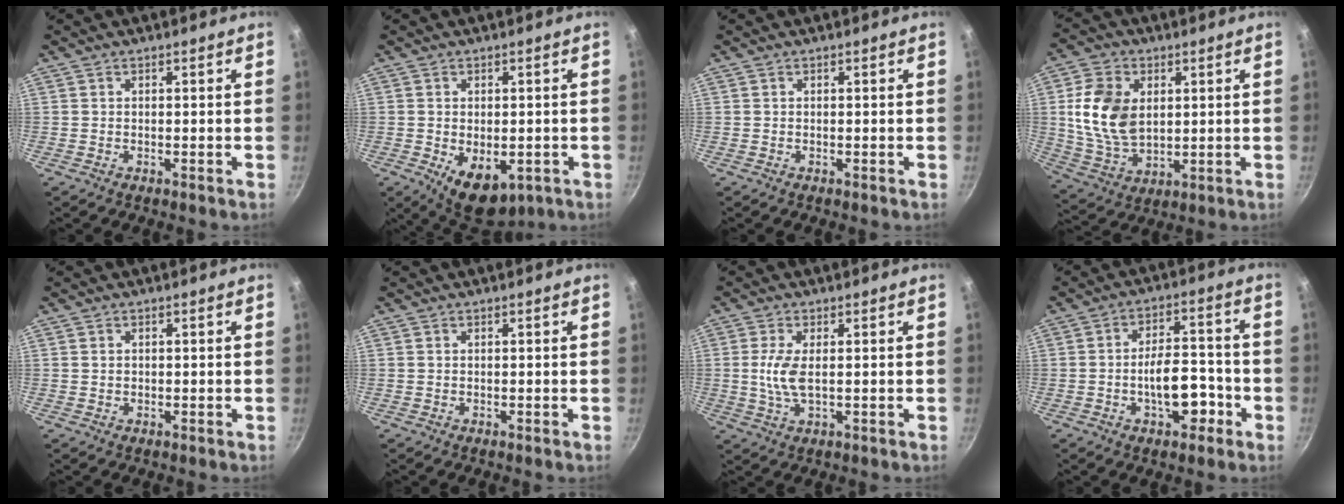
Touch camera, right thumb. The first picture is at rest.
{"total": 9.3, "force": [-2.5, 5.7, 7.0], "torque": [-0.080, -0.005, -0.020]}
{"total": 0.0}
{"total": 13.5, "force": [2.4, 9.3, 9.5], "torque": [-0.163, -0.015, 0.053]}
{"total": 0.8, "force": [0.2, 0.8, 0.2], "torque": [-0.001, 0.003, 0.003]}
{"total": 0.0}
{"total": 5.3, "force": [0.4, 2.0, 4.9], "torque": [-0.112, -0.002, 0.007]}
{"total": 9.7, "force": [-3.5, 5.0, 7.6], "torque": [-0.086, 0.036, -0.053]}